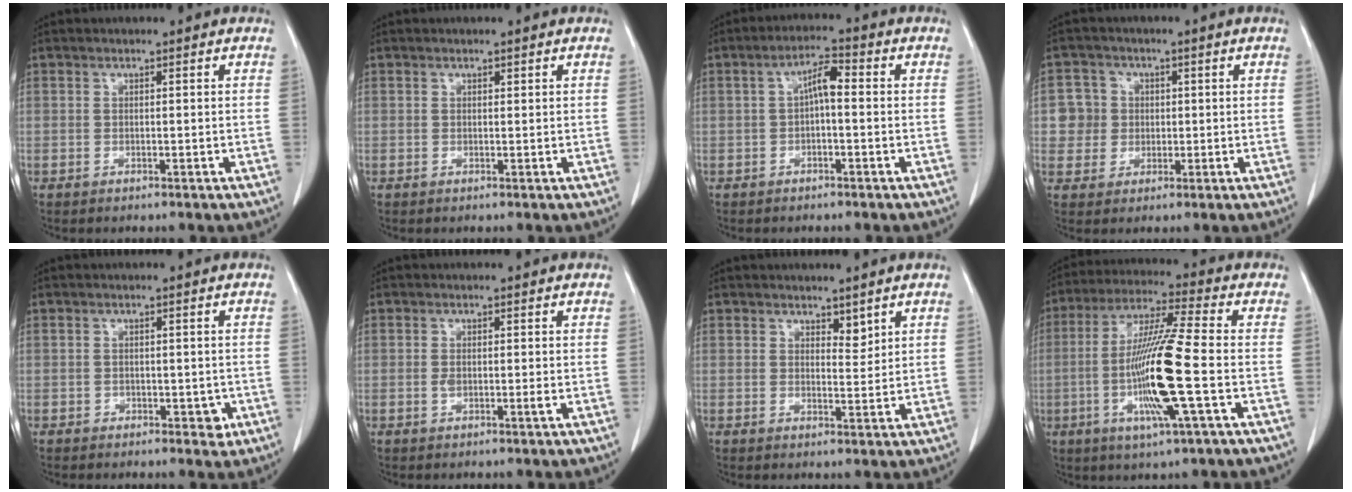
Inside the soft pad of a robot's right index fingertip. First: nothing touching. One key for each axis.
{"total": 0.0}
{"total": 4.1, "fx": 0.1, "fy": 1.1, "fz": 3.9, "tx": -0.069, "ty": 0.017, "tz": -0.001}
{"total": 5.1, "fx": 0.5, "fy": 5.1, "fz": 0.3, "tx": 0.003, "ty": 0.016, "tz": 0.012}
{"total": 2.5, "fx": -1.0, "fy": 1.8, "fz": 1.5, "tx": -0.012, "ty": 0.004, "tz": -0.007}
{"total": 1.5, "fx": -0.3, "fy": 0.2, "fz": 1.5, "tx": -0.029, "ty": -0.003, "tz": -0.005}
{"total": 2.2, "fx": 1.6, "fy": 0.9, "fz": 1.1, "tx": -0.015, "ty": -0.008, "tz": 0.030}
{"total": 14.7, "fx": -3.0, "fy": -0.3, "fz": 14.4, "tx": -0.287, "ty": -0.011, "tz": -0.066}